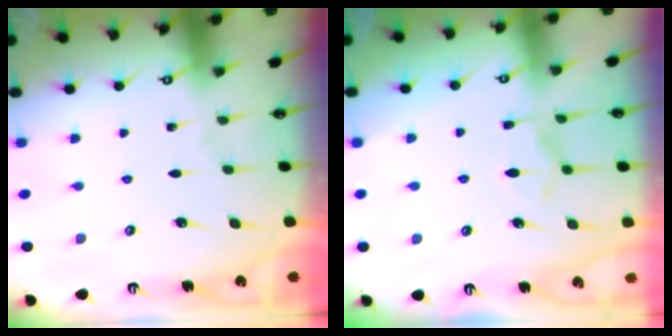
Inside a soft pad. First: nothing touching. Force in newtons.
{"total": 7.4, "press": 7.3, "slide": 1.1}